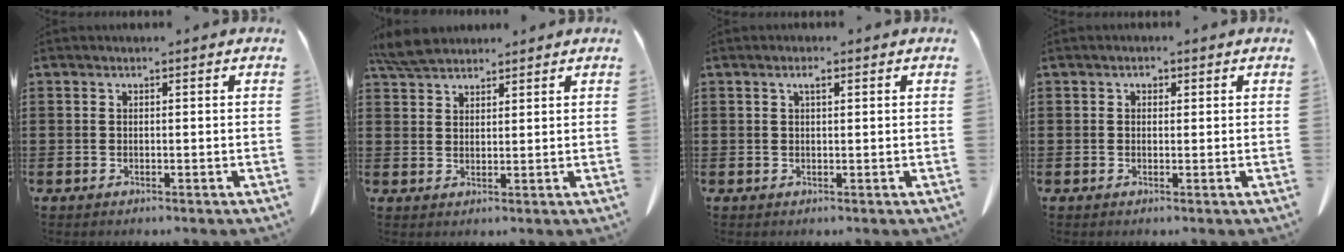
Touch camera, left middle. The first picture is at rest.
{"total": 4.6, "force": [4.2, 1.2, 1.7], "torque": [-0.045, -0.004, 0.082]}
{"total": 1.5, "force": [0.6, 0.4, 1.3], "torque": [-0.027, 0.002, 0.011]}
{"total": 1.0, "force": [0.4, 0.8, 0.6], "torque": [-0.015, 0.005, 0.007]}